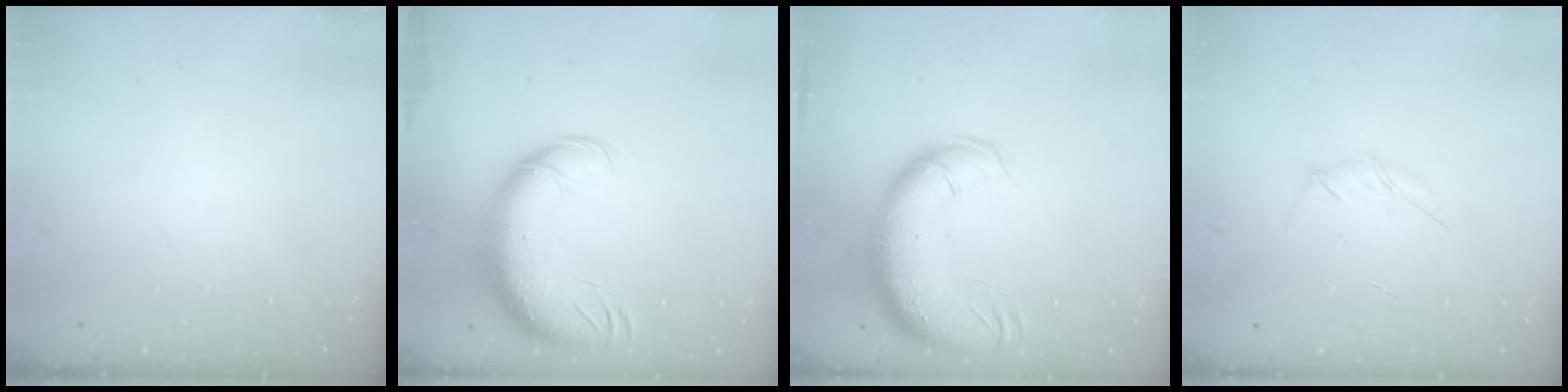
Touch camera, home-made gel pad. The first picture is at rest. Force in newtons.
{"total": 17.1, "press": 16.6, "slide": 4.0}
{"total": 20.1, "press": 19.5, "slide": 4.6}
{"total": 3.8, "press": 3.7, "slide": 1.0}